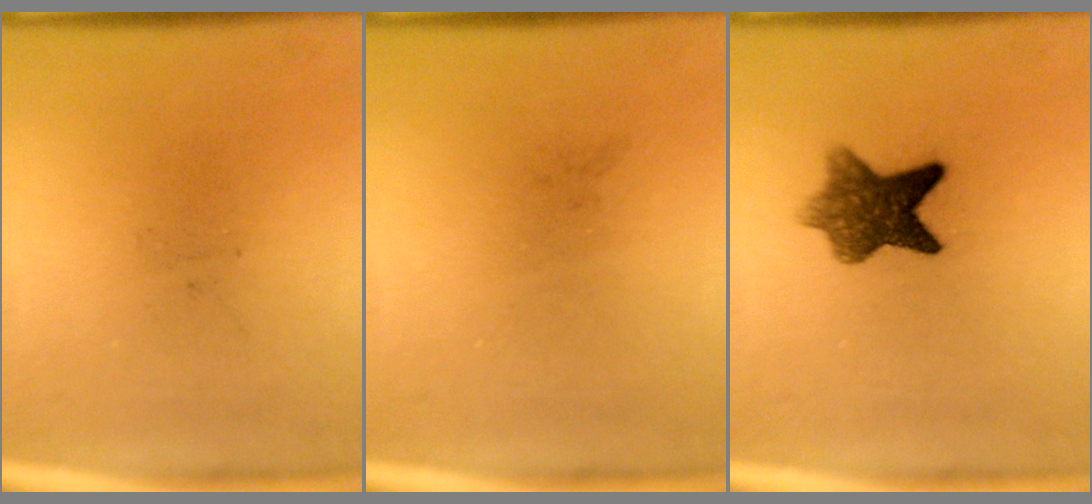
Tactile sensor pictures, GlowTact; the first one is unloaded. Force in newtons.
{"total": 0.0}
{"total": 7.4}